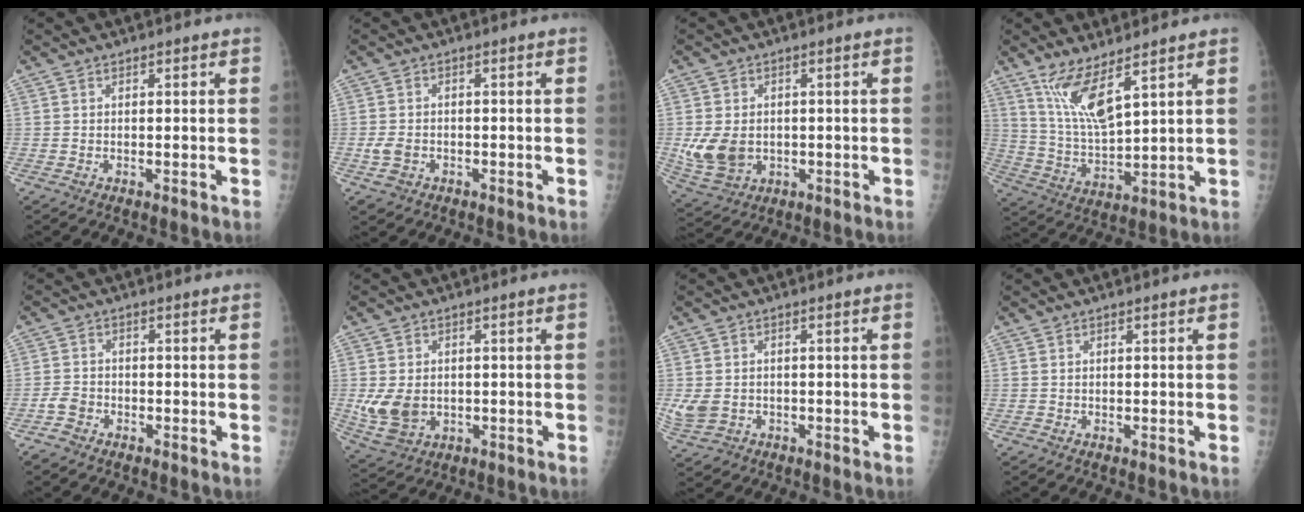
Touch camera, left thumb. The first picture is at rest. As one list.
[{"total": 3.1, "force": [-1.1, 2.4, 1.6], "torque": [-0.027, 0.004, -0.016]}, {"total": 8.3, "force": [-0.6, 6.4, 5.2], "torque": [-0.092, -0.005, 0.004]}, {"total": 9.4, "force": [6.1, 2.0, 6.8], "torque": [-0.136, -0.043, 0.137]}, {"total": 2.7, "force": [-1.9, 1.8, 0.7], "torque": [-0.013, 0.010, -0.040]}, {"total": 7.6, "force": [-0.7, 5.8, 4.8], "torque": [-0.084, -0.006, 0.002]}, {"total": 4.6, "force": [-1.1, 3.8, 2.4], "torque": [-0.052, 0.006, -0.009]}, {"total": 0.0}]